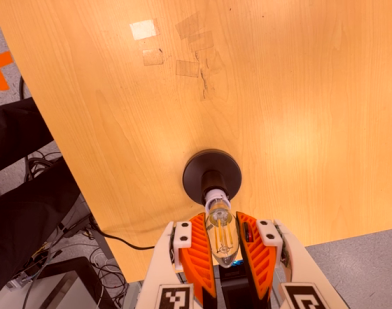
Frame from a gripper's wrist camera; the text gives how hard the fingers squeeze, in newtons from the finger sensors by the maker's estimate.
{"total": 12.3, "left": 12.5, "right": 12.2}